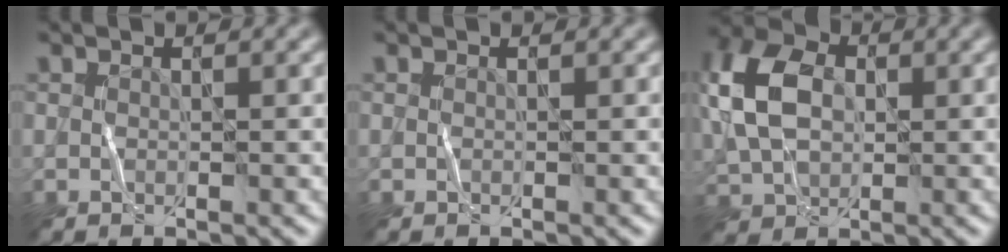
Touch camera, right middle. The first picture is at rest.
{"total": 0.0}
{"total": 8.5, "force": [0.9, 6.0, 5.9], "torque": [-0.152, 0.021, 0.003]}